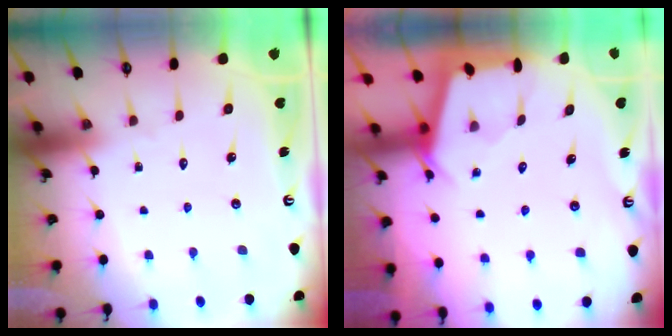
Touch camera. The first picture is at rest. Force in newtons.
{"total": 2.5, "press": 2.5, "slide": 0.3}